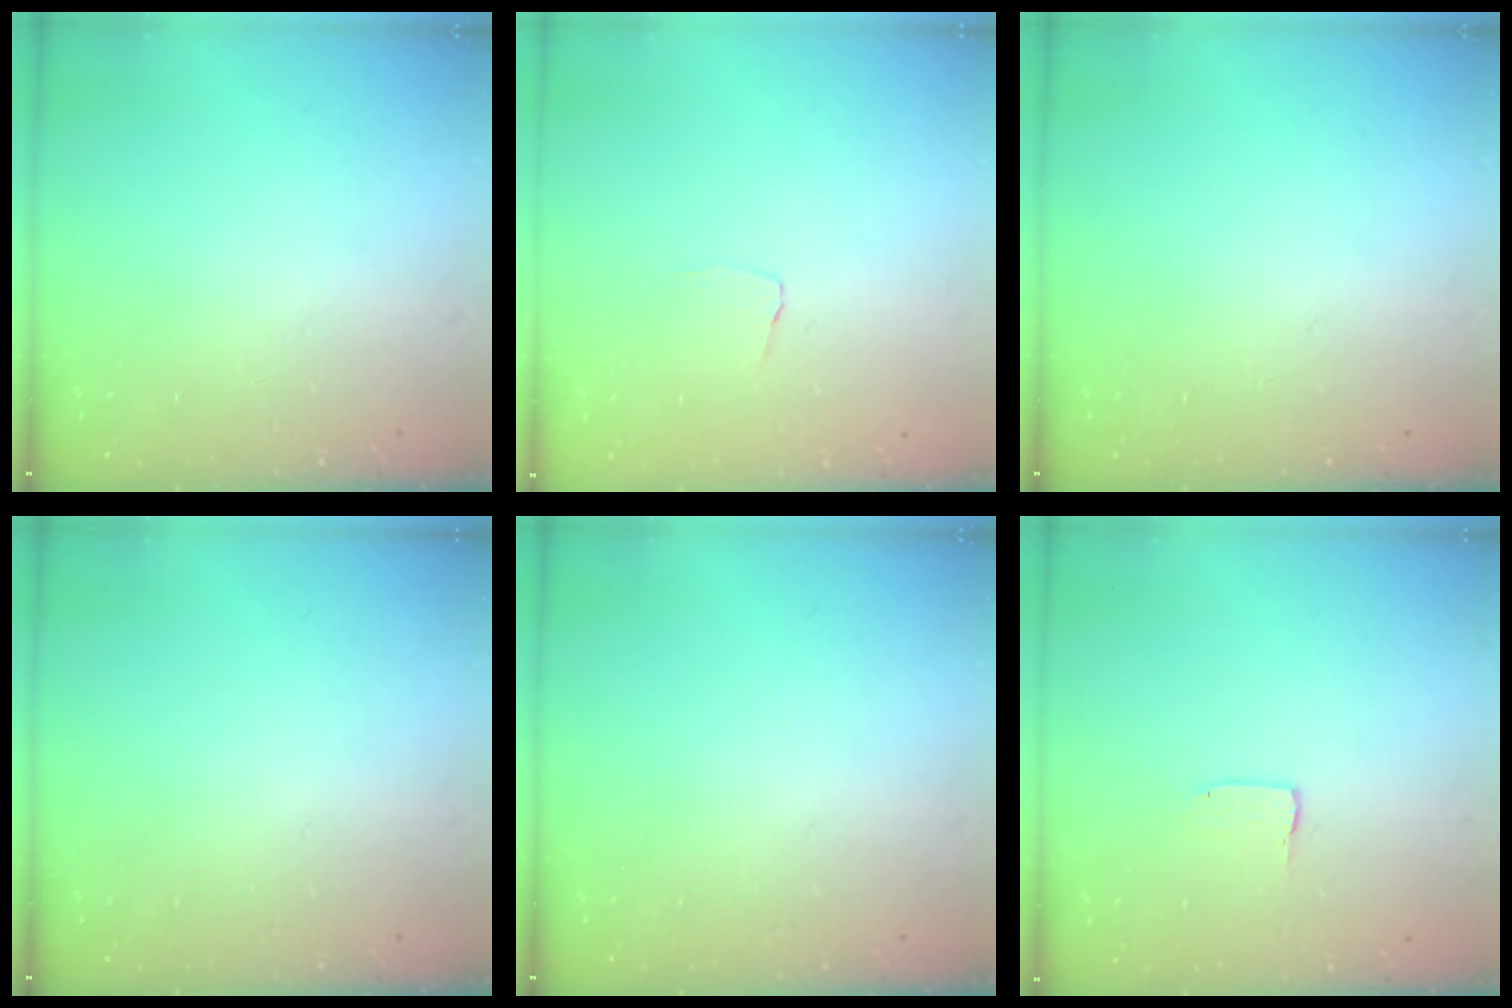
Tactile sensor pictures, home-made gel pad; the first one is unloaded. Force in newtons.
{"total": 2.9, "press": 2.8, "slide": 0.3}
{"total": 0.0}
{"total": 0.0}
{"total": 0.0}
{"total": 2.0, "press": 2.0, "slide": 0.1}